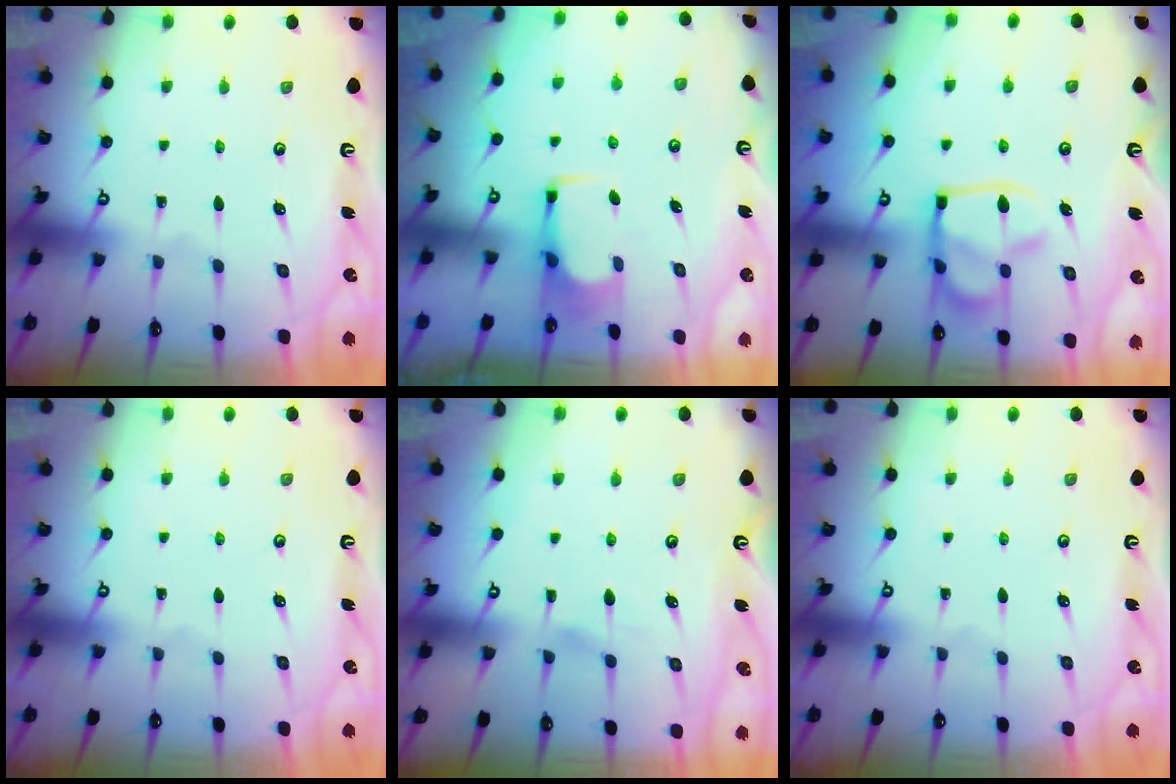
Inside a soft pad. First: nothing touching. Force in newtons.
{"total": 2.3, "press": 2.3, "slide": 0.3}
{"total": 14.3, "press": 14.2, "slide": 1.5}
{"total": 0.0}
{"total": 4.7, "press": 4.7, "slide": 0.5}
{"total": 0.0}